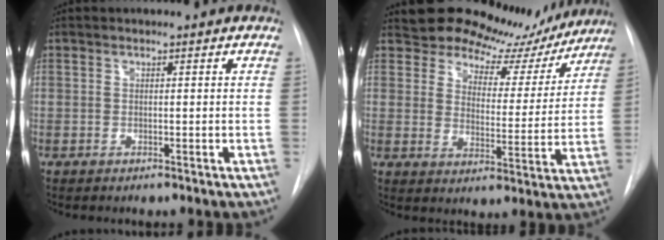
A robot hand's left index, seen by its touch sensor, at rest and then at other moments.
{"total": 12.8, "force": [11.9, 4.5, 1.5], "torque": [-0.002, -0.028, 0.139]}